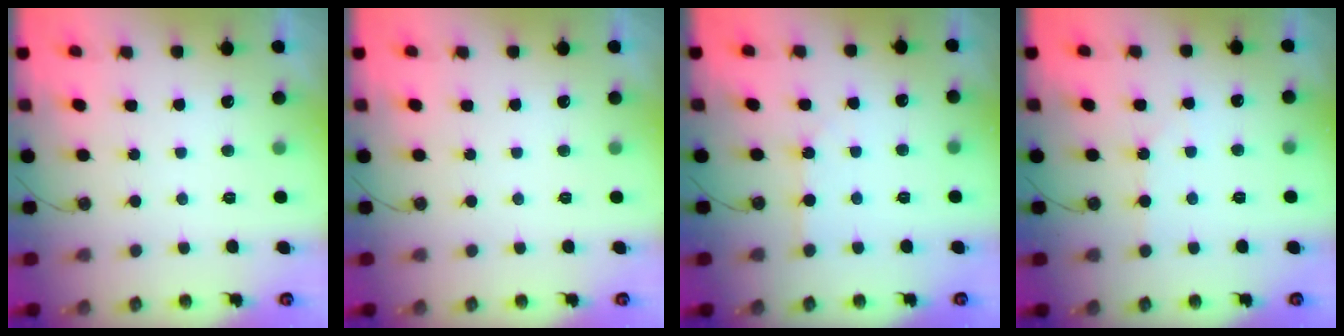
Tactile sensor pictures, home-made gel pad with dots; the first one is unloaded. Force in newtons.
{"total": 0.0}
{"total": 2.7, "press": 2.7, "slide": 0.4}
{"total": 2.8, "press": 2.7, "slide": 0.5}